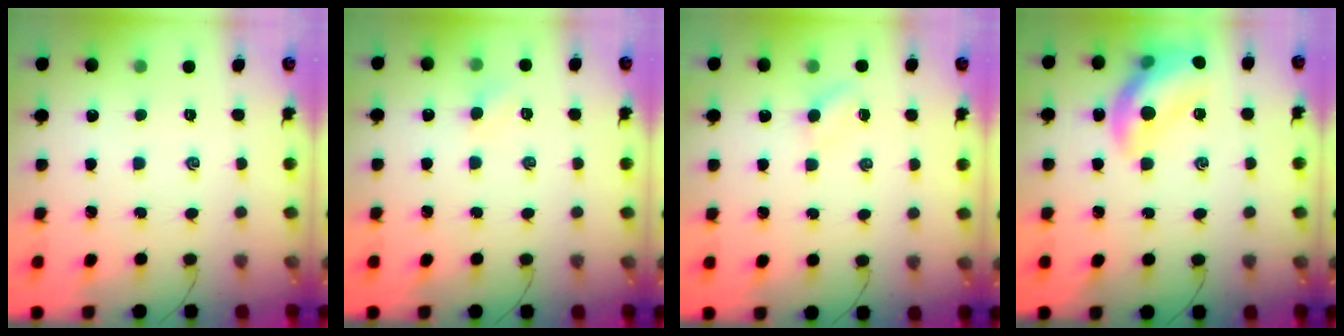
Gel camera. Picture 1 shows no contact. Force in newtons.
{"total": 2.7, "press": 2.6, "slide": 0.9}
{"total": 2.1, "press": 2.0, "slide": 0.7}
{"total": 16.1, "press": 15.9, "slide": 1.9}